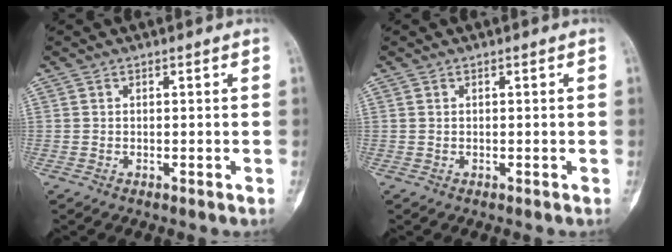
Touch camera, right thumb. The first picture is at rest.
{"total": 0.0}